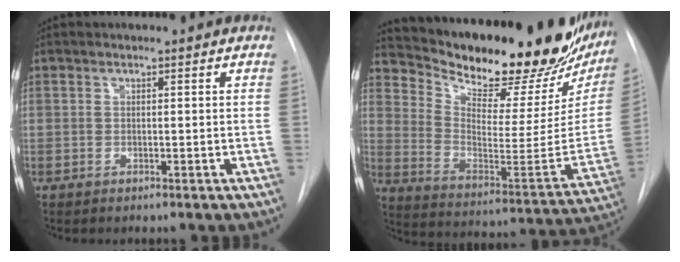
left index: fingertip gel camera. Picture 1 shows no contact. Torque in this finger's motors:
{"motor_torque": [0.44, -0.35, 0.42, 0.07]}